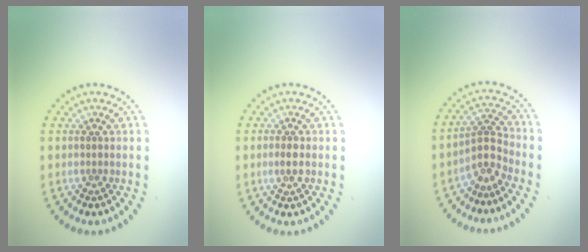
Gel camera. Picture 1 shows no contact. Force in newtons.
{"total": 1.3, "press": 1.3, "slide": 0.1}
{"total": 2.5, "press": 1.8, "slide": 1.8}